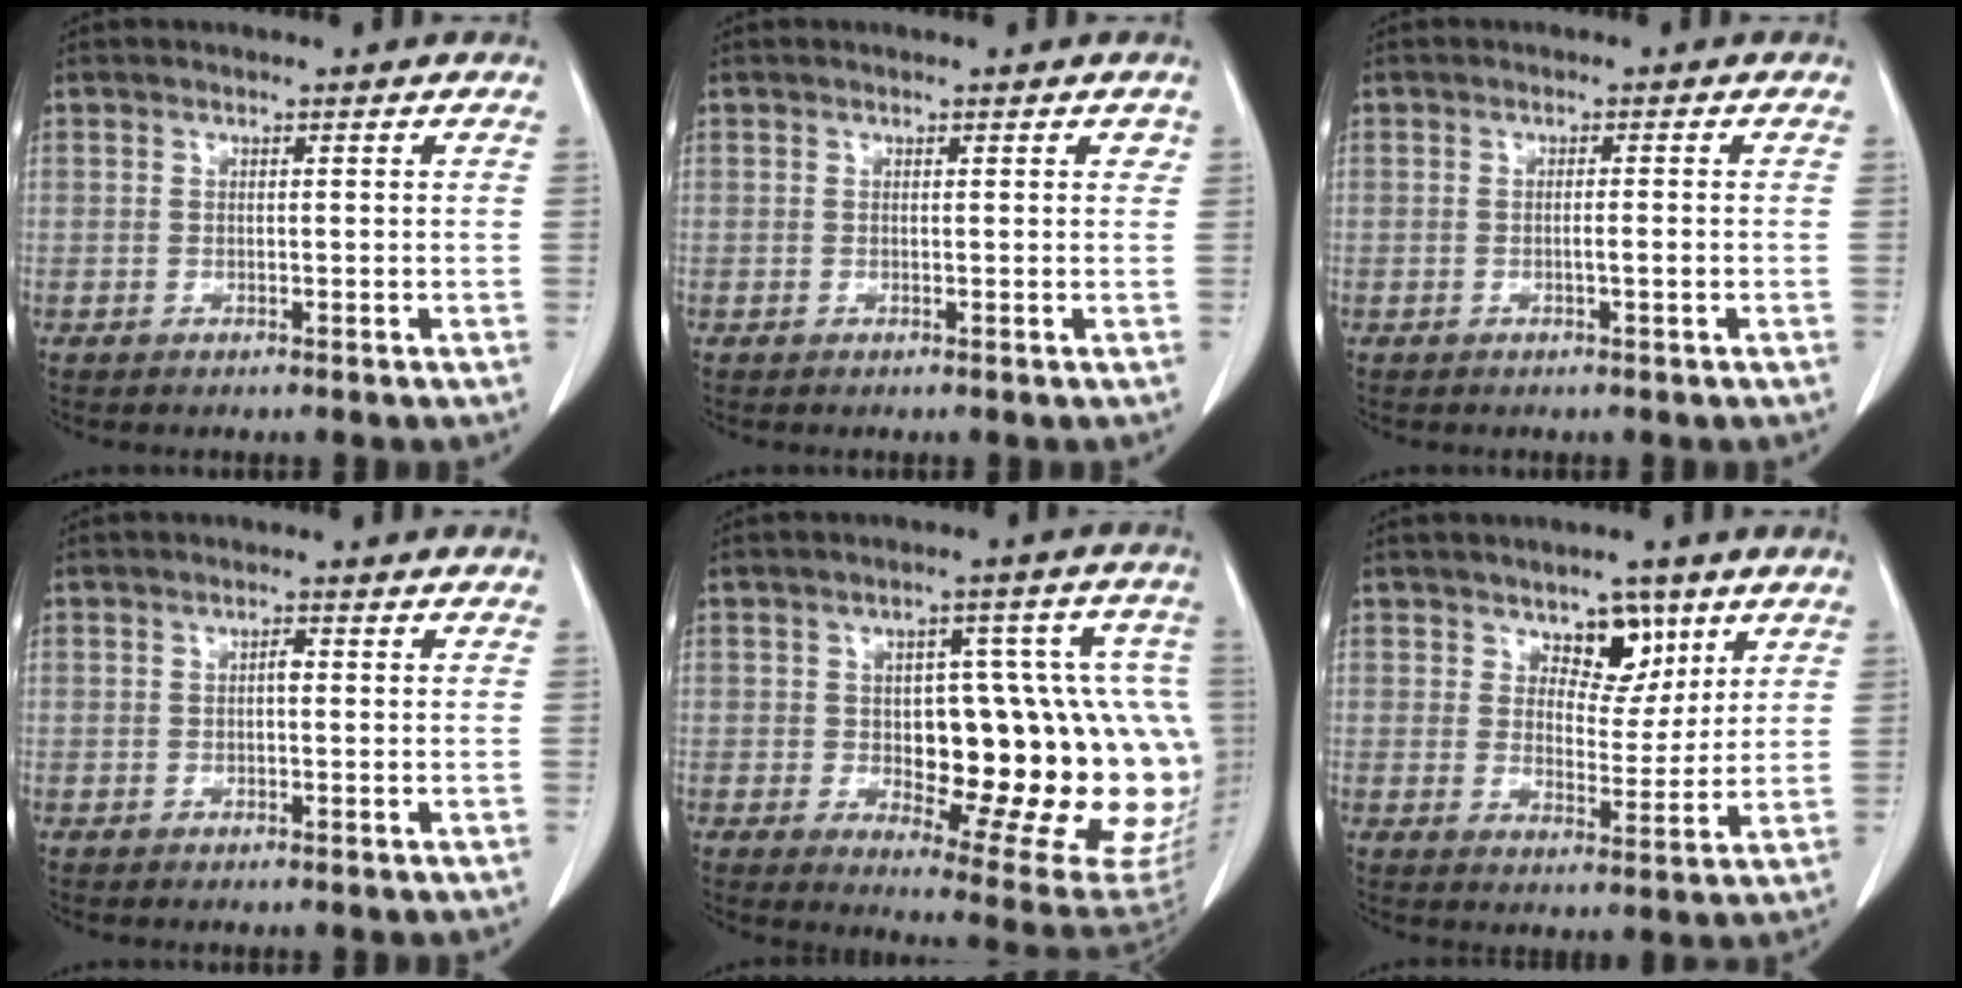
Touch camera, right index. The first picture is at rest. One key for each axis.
{"total": 0.8, "fx": 0.5, "fy": 0.4, "fz": 0.5, "tx": 0.001, "ty": 0.000, "tz": 0.002}
{"total": 1.3, "fx": -0.3, "fy": 0.0, "fz": 1.3, "tx": -0.023, "ty": 0.000, "tz": -0.005}
{"total": 1.1, "fx": 0.1, "fy": 0.5, "fz": 1.0, "tx": -0.016, "ty": 0.004, "tz": -0.001}
{"total": 23.8, "fx": -0.7, "fy": 8.4, "fz": 22.2, "tx": -0.217, "ty": 0.033, "tz": 0.020}
{"total": 6.7, "fx": 3.8, "fy": 4.0, "fz": 3.9, "tx": -0.049, "ty": 0.002, "tz": 0.062}